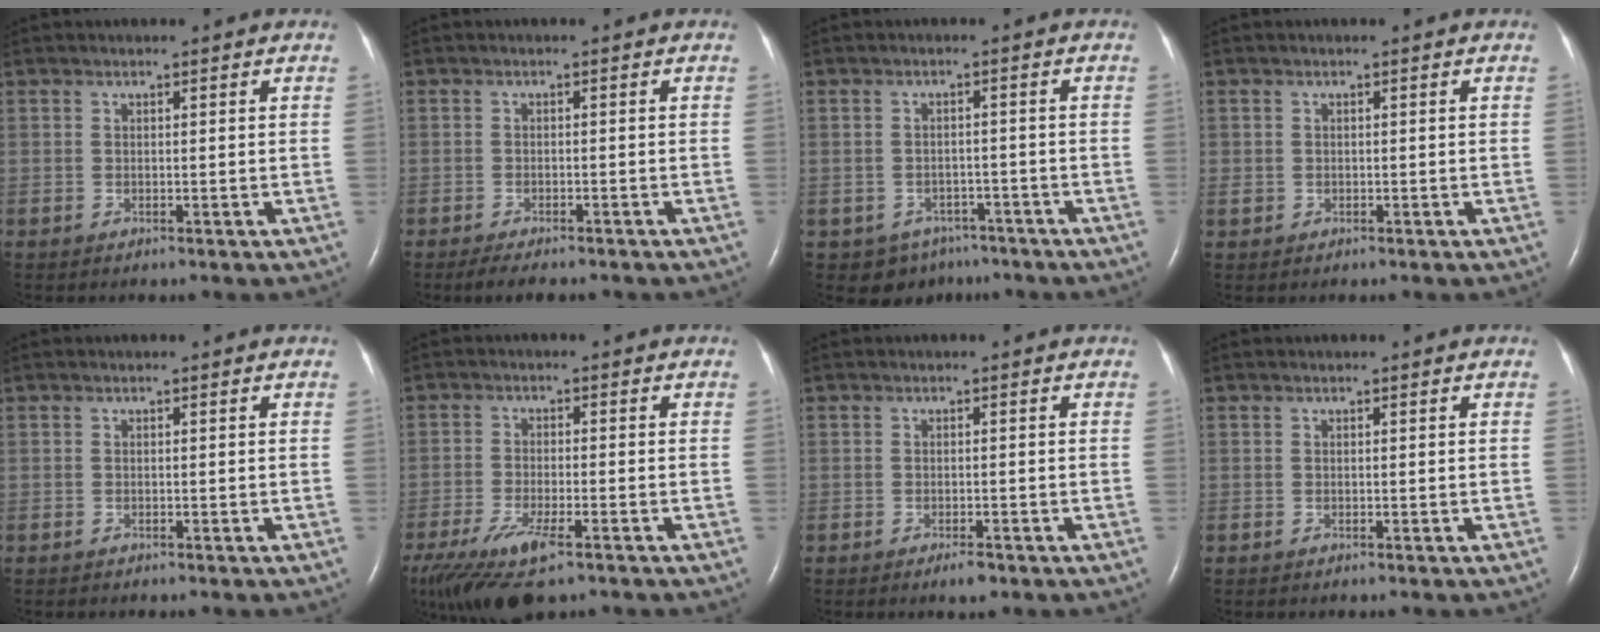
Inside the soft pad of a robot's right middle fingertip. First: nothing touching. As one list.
[{"total": 4.7, "force": [-3.9, 1.3, 2.3], "torque": [-0.033, -0.009, -0.051]}, {"total": 5.4, "force": [-3.7, 3.9, 0.6], "torque": [0.002, 0.014, -0.044]}, {"total": 1.1, "force": [0.0, 1.0, 0.3], "torque": [-0.004, 0.003, 0.004]}, {"total": 0.0}, {"total": 11.1, "force": [-7.2, 2.8, 7.9], "torque": [-0.151, -0.026, -0.120]}, {"total": 1.8, "force": [-1.2, 0.4, 1.2], "torque": [-0.022, -0.002, -0.017]}, {"total": 0.0}]